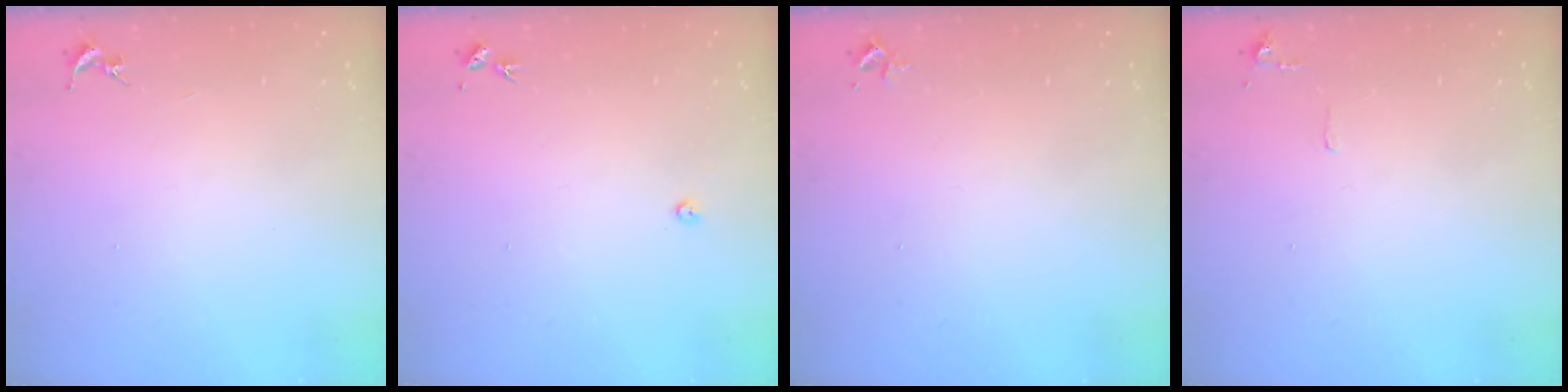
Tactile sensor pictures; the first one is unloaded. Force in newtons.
{"total": 2.2, "press": 2.2, "slide": 0.3}
{"total": 2.4, "press": 2.4, "slide": 0.3}
{"total": 5.0, "press": 5.0, "slide": 0.8}